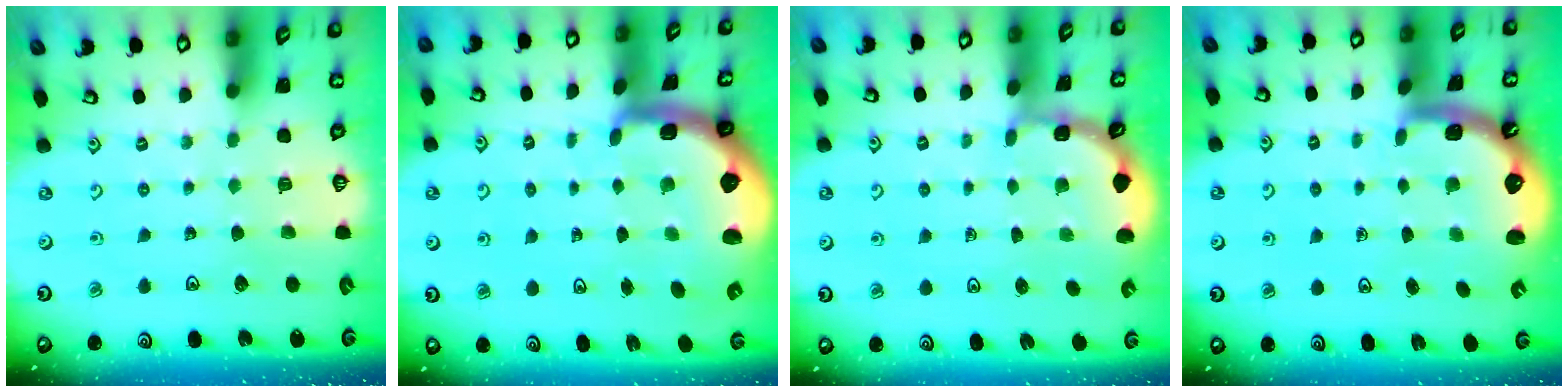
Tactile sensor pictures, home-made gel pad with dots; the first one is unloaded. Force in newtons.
{"total": 4.8, "press": 4.2, "slide": 2.5}
{"total": 1.8, "press": 1.8, "slide": 0.3}
{"total": 1.5, "press": 1.4, "slide": 0.6}